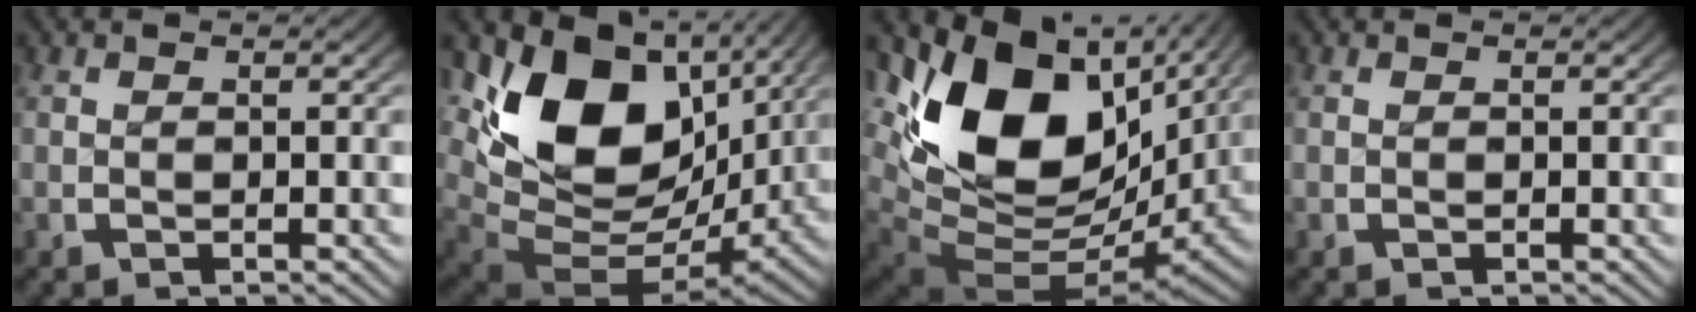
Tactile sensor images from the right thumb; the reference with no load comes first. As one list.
[{"total": 15.9, "force": [0.1, 11.3, 11.1], "torque": [-0.240, -0.054, 0.021]}, {"total": 16.8, "force": [1.7, 11.1, 12.5], "torque": [-0.261, -0.048, 0.051]}, {"total": 0.0}]